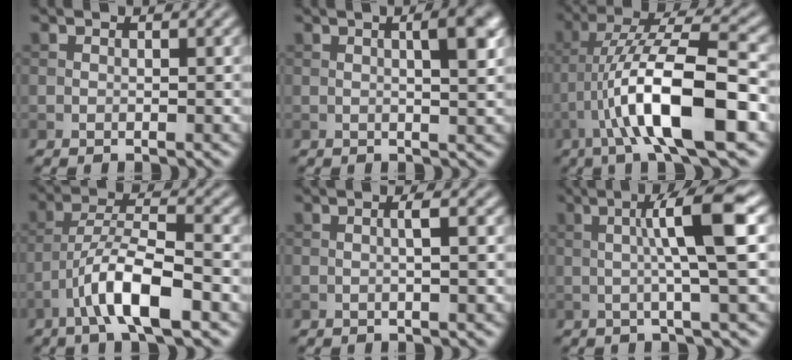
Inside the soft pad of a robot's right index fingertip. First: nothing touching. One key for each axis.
{"total": 4.9, "fx": 1.3, "fy": 1.6, "fz": 4.5, "tx": -0.033, "ty": 0.021, "tz": 0.005}
{"total": 11.3, "fx": -3.8, "fy": 2.9, "fz": 10.3, "tx": -0.181, "ty": 0.023, "tz": -0.068}
{"total": 7.0, "fx": -3.5, "fy": 1.7, "fz": 5.8, "tx": -0.106, "ty": 0.013, "tz": -0.066}
{"total": 1.6, "fx": 0.1, "fy": 0.2, "fz": 1.6, "tx": -0.027, "ty": 0.005, "tz": -0.001}
{"total": 6.6, "fx": 0.8, "fy": 0.6, "fz": 6.5, "tx": -0.102, "ty": 0.014, "tz": 0.012}